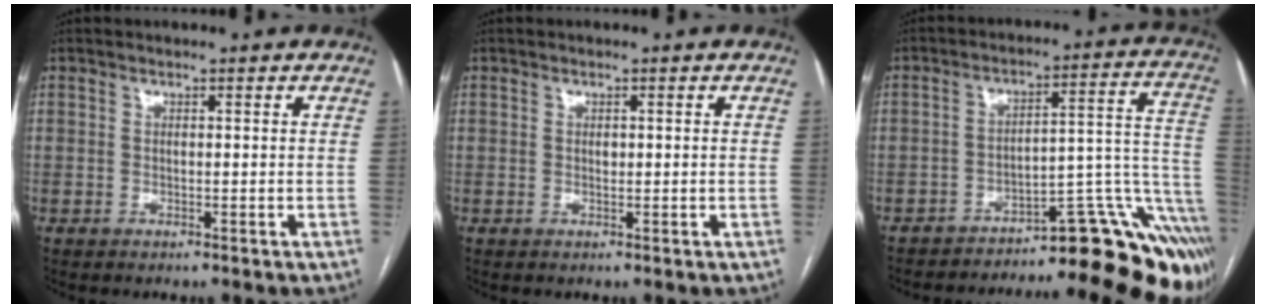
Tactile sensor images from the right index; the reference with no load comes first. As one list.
[{"total": 0.5, "force": [0.0, 0.3, 0.4], "torque": [-0.009, 0.001, 0.003]}, {"total": 25.3, "force": [-17.1, 6.2, 17.6], "torque": [-0.108, 0.038, -0.221]}]